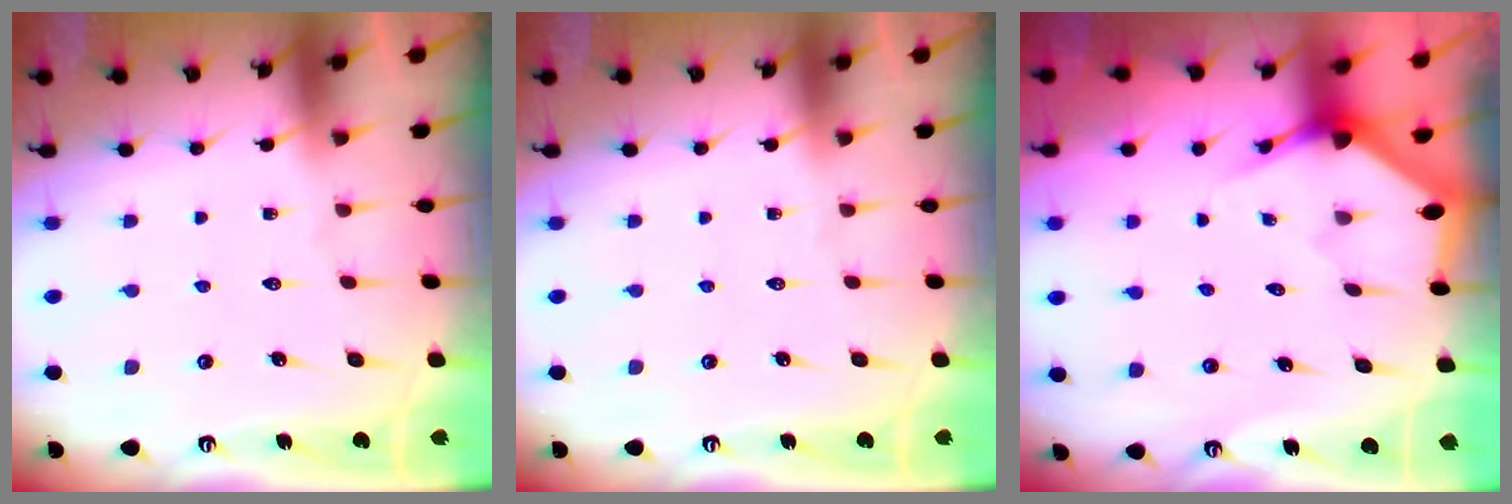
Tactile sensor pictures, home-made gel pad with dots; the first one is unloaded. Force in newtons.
{"total": 0.0}
{"total": 3.1, "press": 3.1, "slide": 0.2}